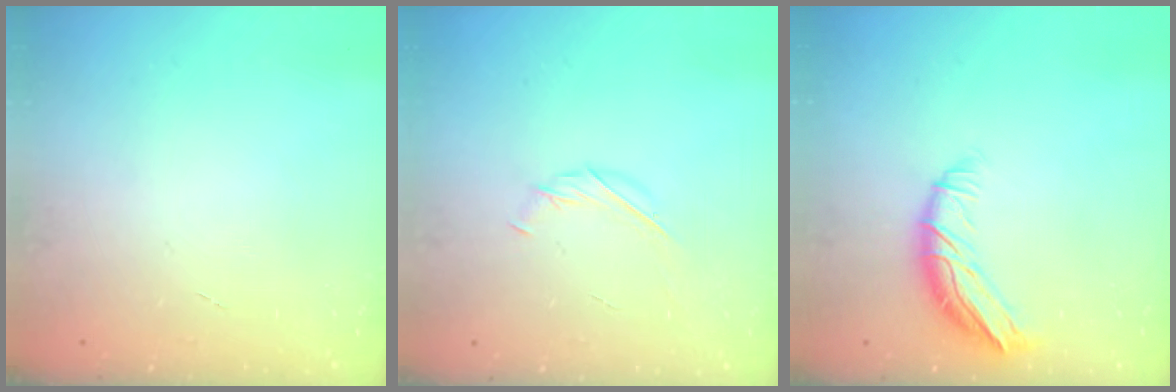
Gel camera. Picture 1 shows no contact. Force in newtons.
{"total": 4.0, "press": 3.9, "slide": 1.0}
{"total": 8.9, "press": 8.9, "slide": 1.2}